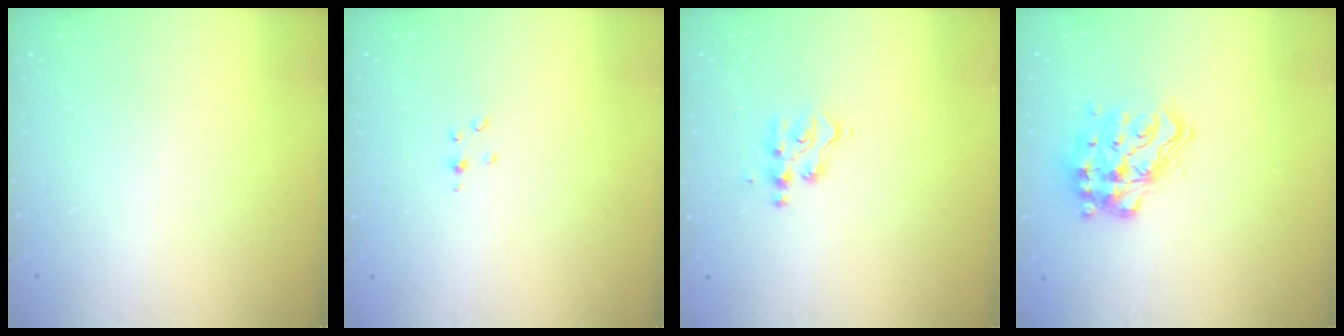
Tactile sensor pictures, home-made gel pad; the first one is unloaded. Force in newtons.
{"total": 2.8, "press": 2.8, "slide": 0.3}
{"total": 4.1, "press": 4.1, "slide": 0.1}
{"total": 17.5, "press": 17.5, "slide": 1.0}